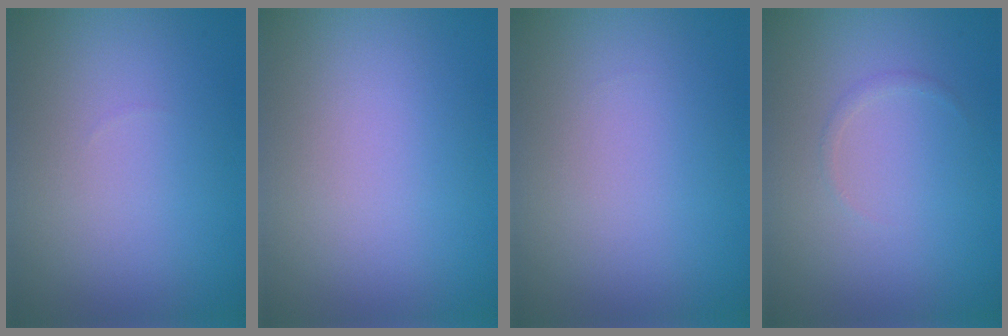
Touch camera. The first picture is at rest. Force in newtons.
{"total": 0.0}
{"total": 0.0}
{"total": 0.5, "press": 0.5, "slide": 0.1}